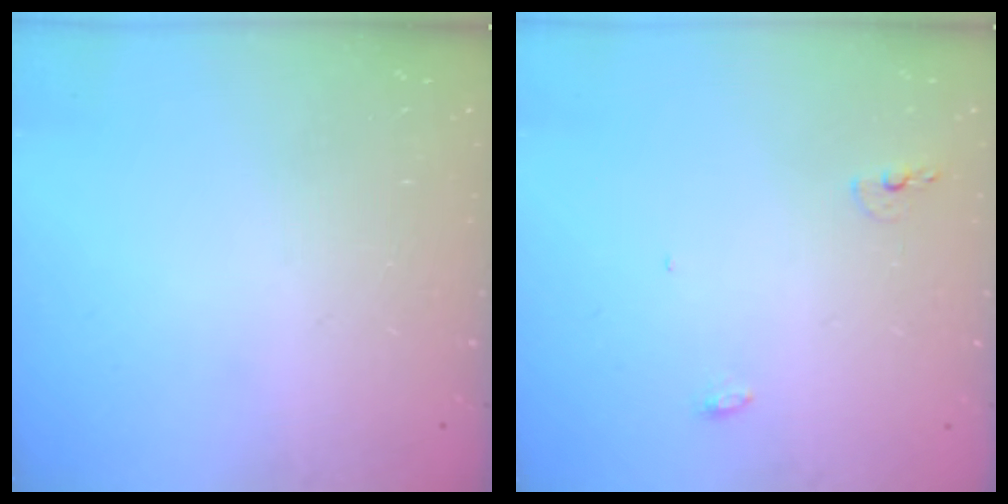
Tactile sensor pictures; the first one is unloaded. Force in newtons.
{"total": 4.3, "press": 4.2, "slide": 0.9}